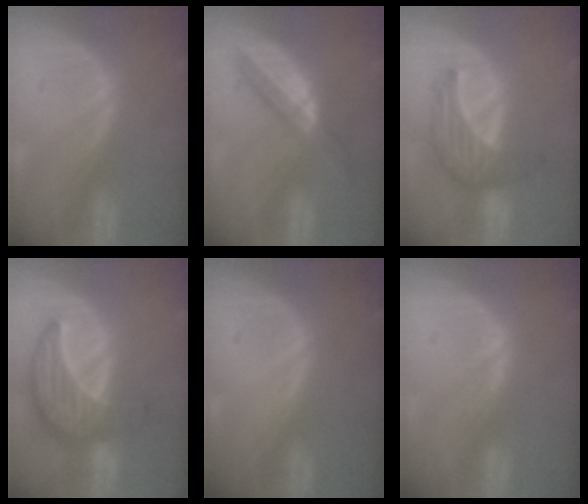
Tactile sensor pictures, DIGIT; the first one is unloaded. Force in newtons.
{"total": 6.0, "press": 5.3, "slide": 2.8}
{"total": 6.9, "press": 6.7, "slide": 1.5}
{"total": 10.0, "press": 10.0, "slide": 0.8}
{"total": 0.0}
{"total": 1.7, "press": 1.4, "slide": 0.9}